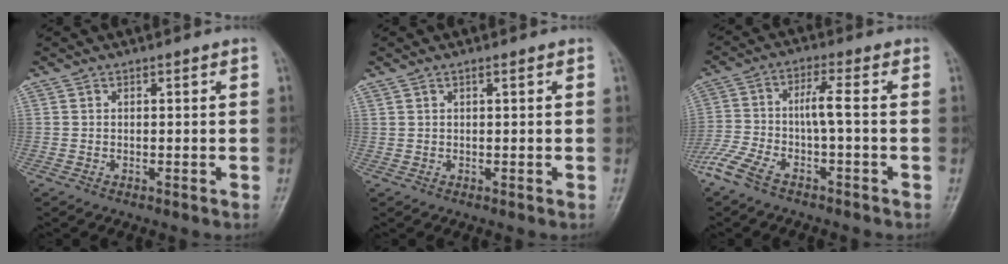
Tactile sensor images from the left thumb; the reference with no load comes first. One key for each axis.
{"total": 1.1, "fx": 0.7, "fy": 0.1, "fz": 0.8, "tx": -0.019, "ty": 0.008, "tz": 0.016}
{"total": 8.9, "fx": -3.9, "fy": 1.0, "fz": 7.9, "tx": -0.194, "ty": 0.023, "tz": -0.076}